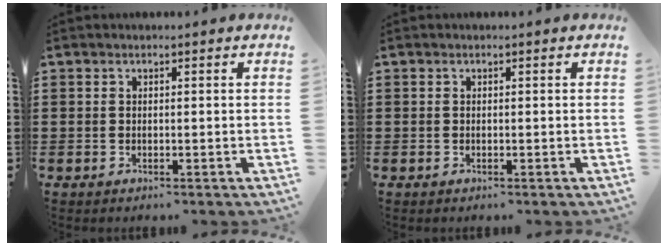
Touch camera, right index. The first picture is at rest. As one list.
[{"total": 0.0}]